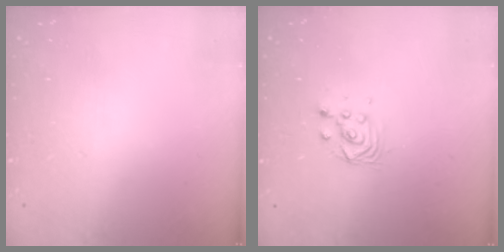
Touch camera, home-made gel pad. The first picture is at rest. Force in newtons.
{"total": 3.0, "press": 3.0, "slide": 0.1}